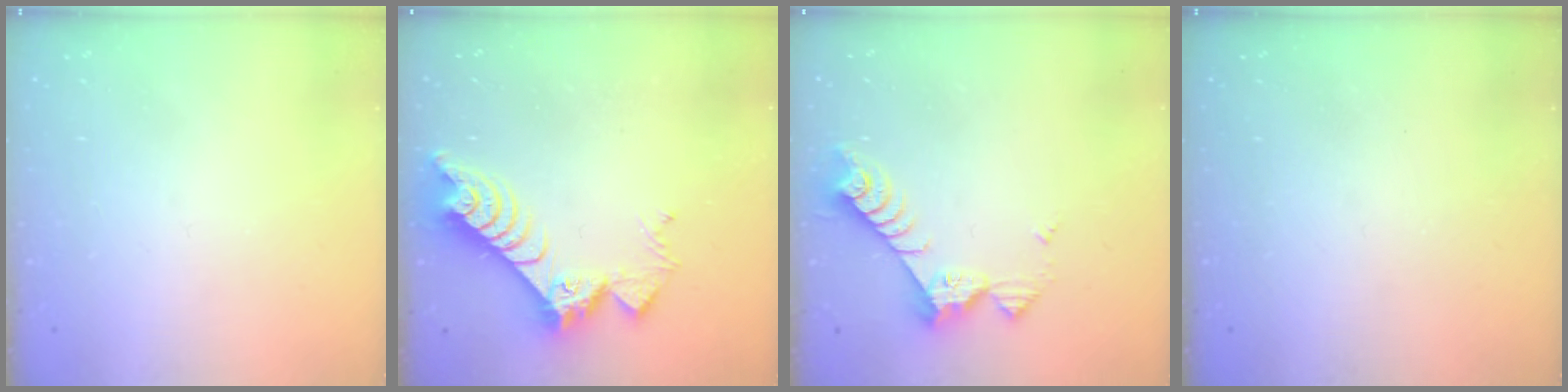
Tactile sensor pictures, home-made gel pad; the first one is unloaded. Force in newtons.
{"total": 9.8, "press": 9.7, "slide": 0.9}
{"total": 8.6, "press": 8.5, "slide": 0.8}
{"total": 0.0}